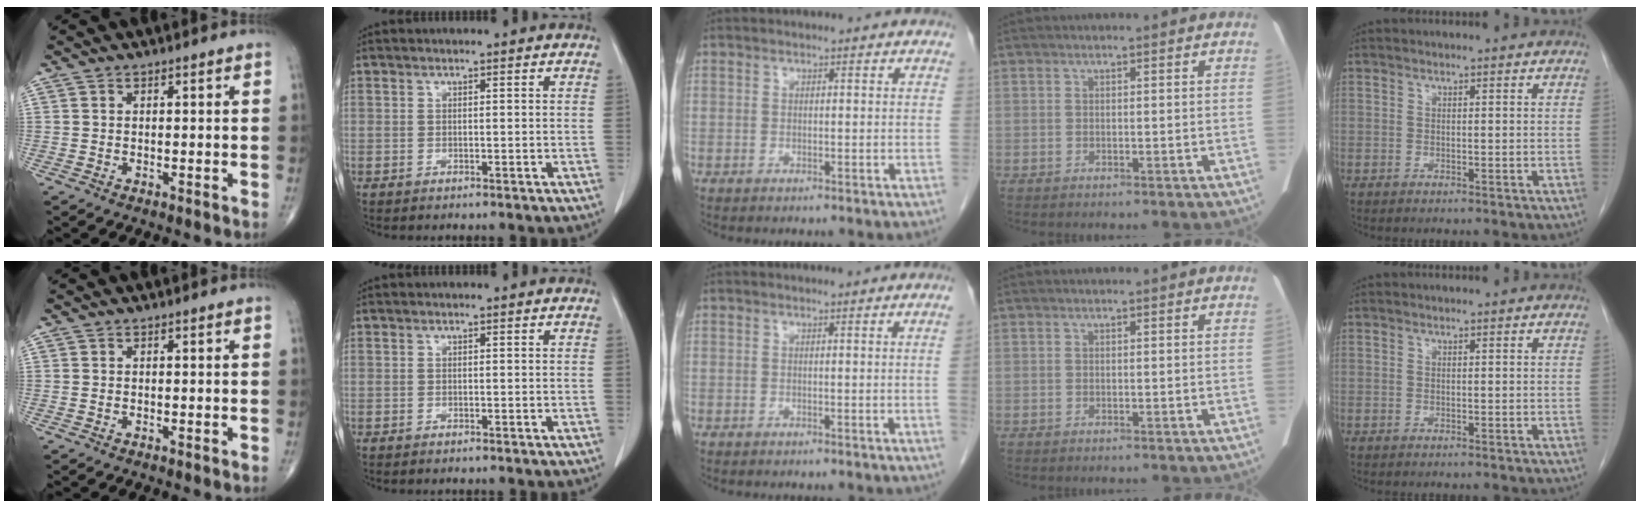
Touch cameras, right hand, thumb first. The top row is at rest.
{"middle": {"total": 1.0, "force": [-0.2, -0.4, 0.9], "torque": [-0.004, 0.002, -0.003]}}